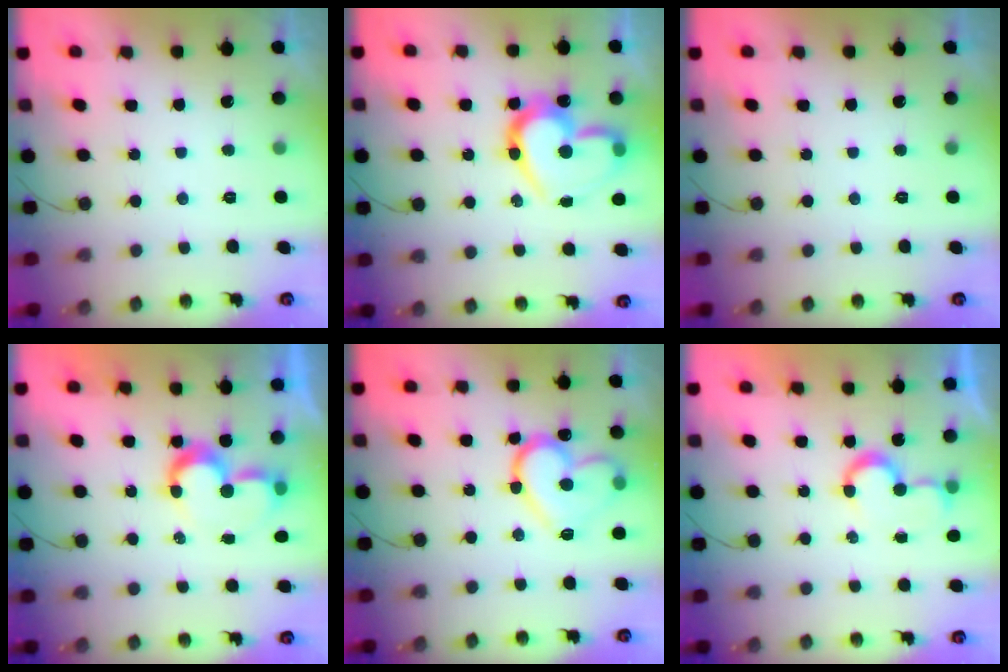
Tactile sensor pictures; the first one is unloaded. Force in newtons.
{"total": 19.8, "press": 19.7, "slide": 1.7}
{"total": 0.0}
{"total": 9.2, "press": 9.2, "slide": 0.3}
{"total": 16.4, "press": 16.3, "slide": 1.9}
{"total": 6.2, "press": 6.1, "slide": 0.7}